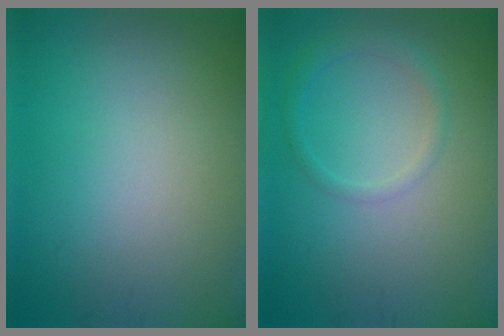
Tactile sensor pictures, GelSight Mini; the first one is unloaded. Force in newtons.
{"total": 1.7, "press": 1.7, "slide": 0.1}